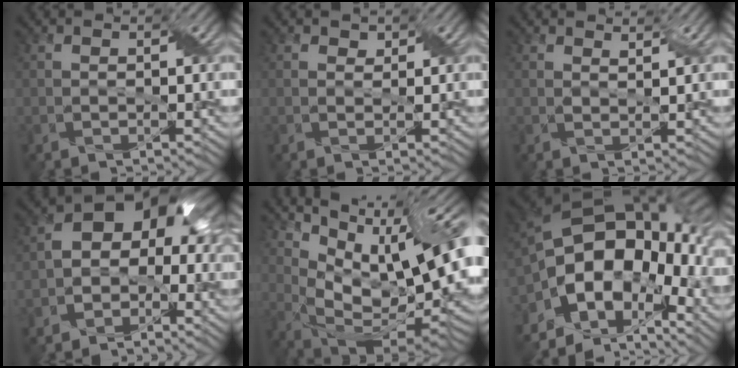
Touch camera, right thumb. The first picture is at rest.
{"total": 0.9, "force": [0.7, 0.6, 0.2], "torque": [-0.007, -0.001, 0.011]}
{"total": 1.3, "force": [1.2, 0.2, 0.6], "torque": [-0.017, -0.001, 0.023]}
{"total": 10.6, "force": [-1.4, 7.8, 7.1], "torque": [-0.094, 0.002, -0.034]}
{"total": 17.5, "force": [5.5, 7.4, 14.9], "torque": [-0.241, 0.014, 0.110]}
{"total": 17.9, "force": [-3.2, 11.6, 13.2], "torque": [-0.251, -0.012, -0.048]}